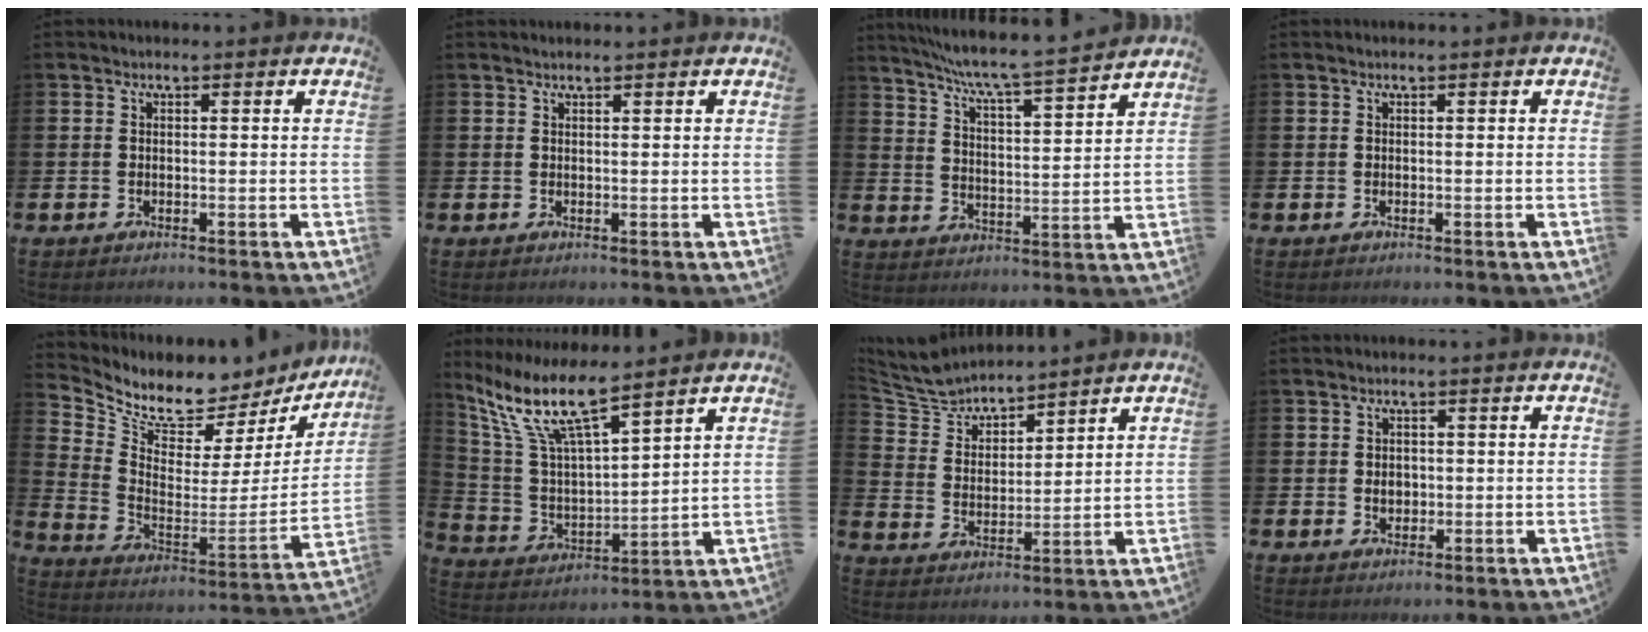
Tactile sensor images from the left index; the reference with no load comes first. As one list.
[{"total": 0.8, "force": [0.7, 0.0, 0.1], "torque": [0.004, -0.002, 0.012]}, {"total": 7.0, "force": [6.5, -0.2, 2.6], "torque": [-0.073, -0.052, 0.107]}, {"total": 0.0}, {"total": 7.4, "force": [6.9, 2.3, 1.2], "torque": [-0.060, -0.066, 0.116]}, {"total": 10.4, "force": [8.2, 2.1, 6.2], "torque": [-0.150, -0.038, 0.138]}, {"total": 6.1, "force": [6.0, 1.2, 0.6], "torque": [-0.040, -0.036, 0.107]}, {"total": 1.7, "force": [0.2, 1.5, 0.9], "torque": [0.002, 0.000, -0.003]}]